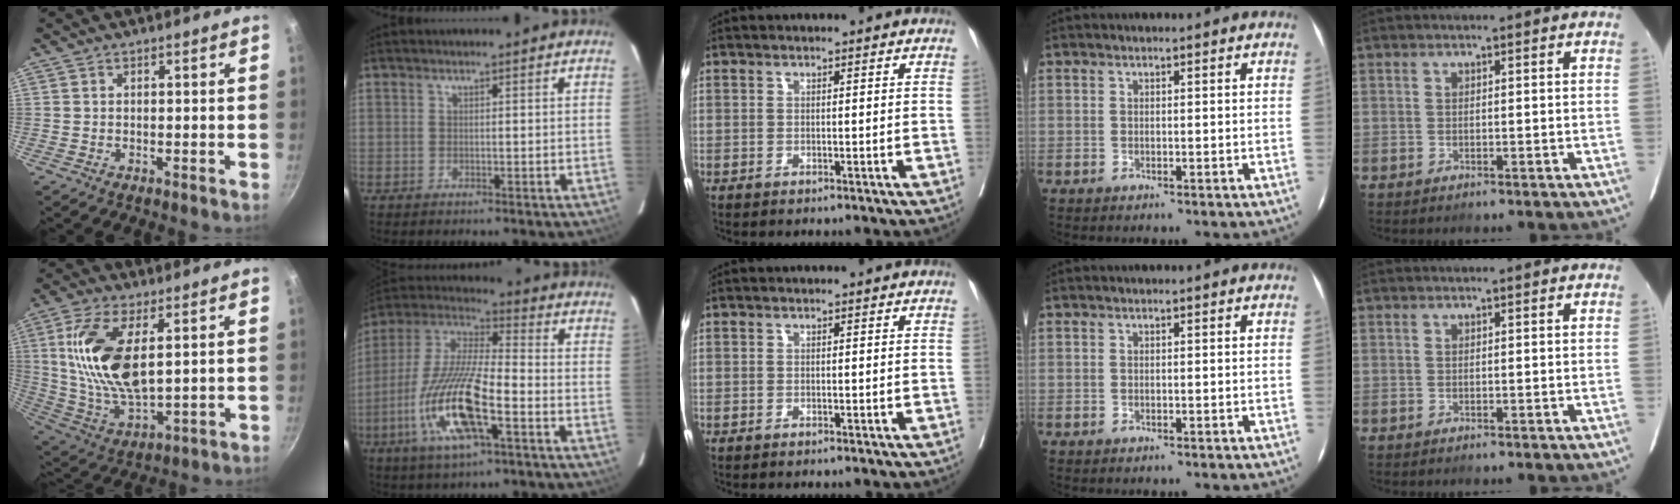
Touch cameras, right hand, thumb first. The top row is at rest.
{"thumb": {"total": 17.6, "force": [4.0, 8.1, 15.1], "torque": [-0.304, -0.018, 0.086]}, "index": {"total": 18.0, "force": [-6.4, 4.1, 16.3], "torque": [-0.348, -0.012, -0.117]}}